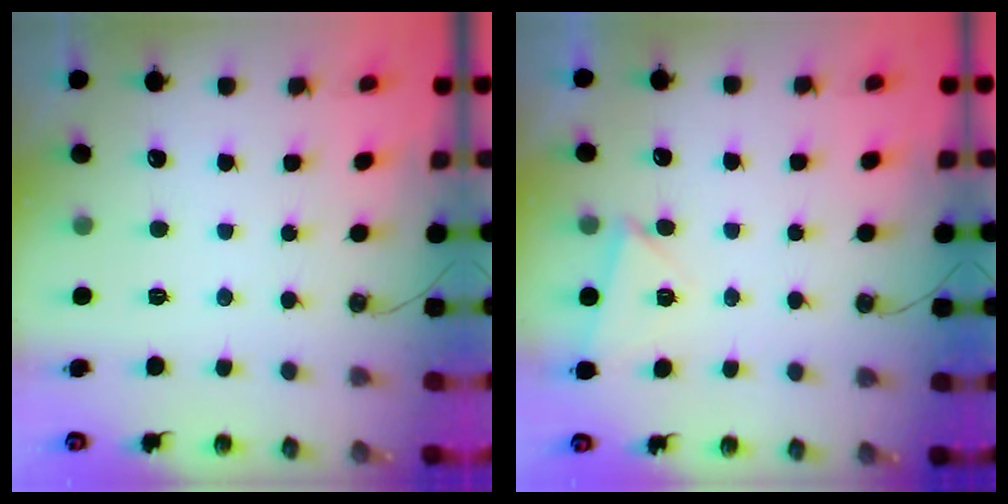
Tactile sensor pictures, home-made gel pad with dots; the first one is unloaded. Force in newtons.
{"total": 2.7, "press": 2.4, "slide": 1.2}